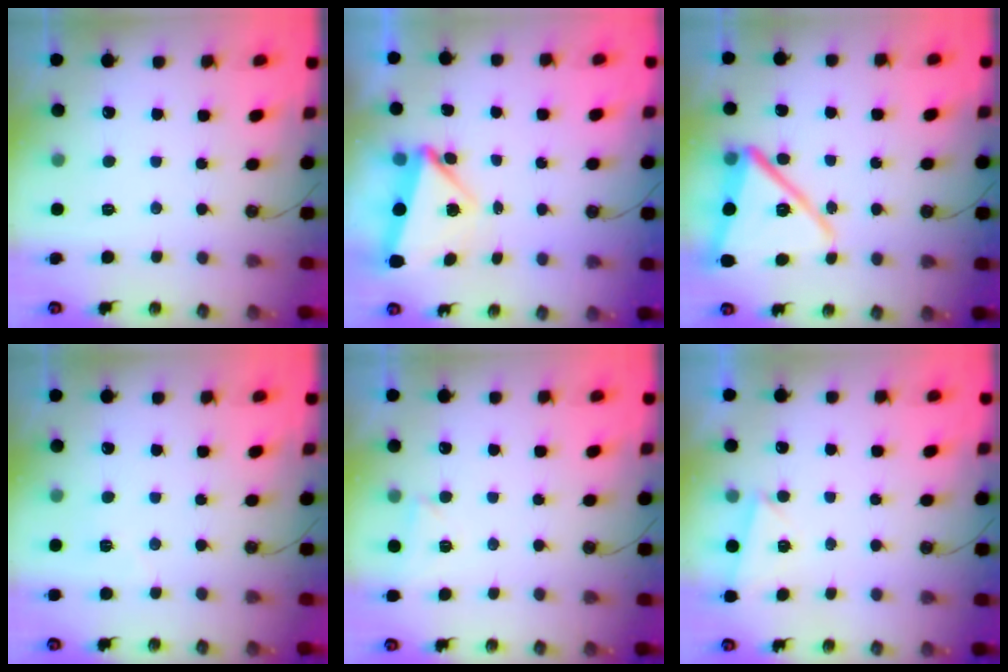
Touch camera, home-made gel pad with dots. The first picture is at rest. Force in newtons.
{"total": 5.8, "press": 5.4, "slide": 2.1}
{"total": 15.2, "press": 14.9, "slide": 2.6}
{"total": 3.9, "press": 3.7, "slide": 1.3}
{"total": 2.8, "press": 2.7, "slide": 0.6}
{"total": 3.5, "press": 2.7, "slide": 2.1}